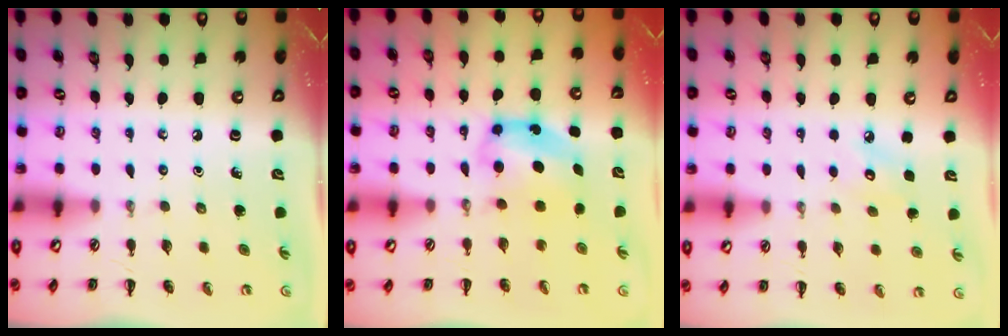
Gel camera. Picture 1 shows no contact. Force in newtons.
{"total": 6.1, "press": 6.1, "slide": 0.9}
{"total": 4.0, "press": 3.9, "slide": 0.8}